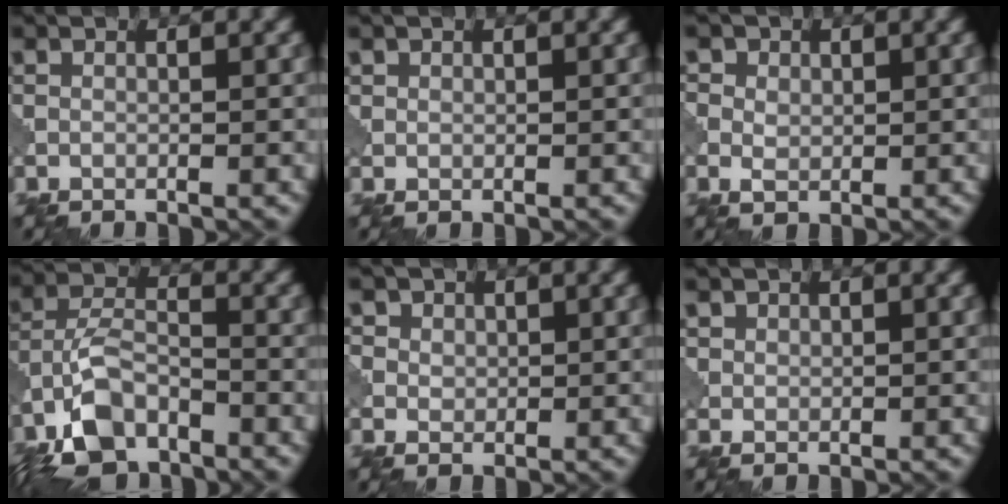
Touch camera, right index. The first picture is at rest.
{"total": 0.9, "force": [0.4, 0.7, 0.2], "torque": [-0.003, 0.001, 0.009]}
{"total": 4.1, "force": [1.3, 3.3, 2.0], "torque": [-0.031, 0.016, 0.004]}
{"total": 7.3, "force": [-4.7, 3.4, 4.4], "torque": [-0.085, 0.003, -0.101]}
{"total": 4.8, "force": [2.2, 3.8, 1.9], "torque": [-0.042, 0.012, 0.028]}
{"total": 1.6, "force": [0.8, 1.3, 0.4], "torque": [-0.006, -0.005, 0.018]}